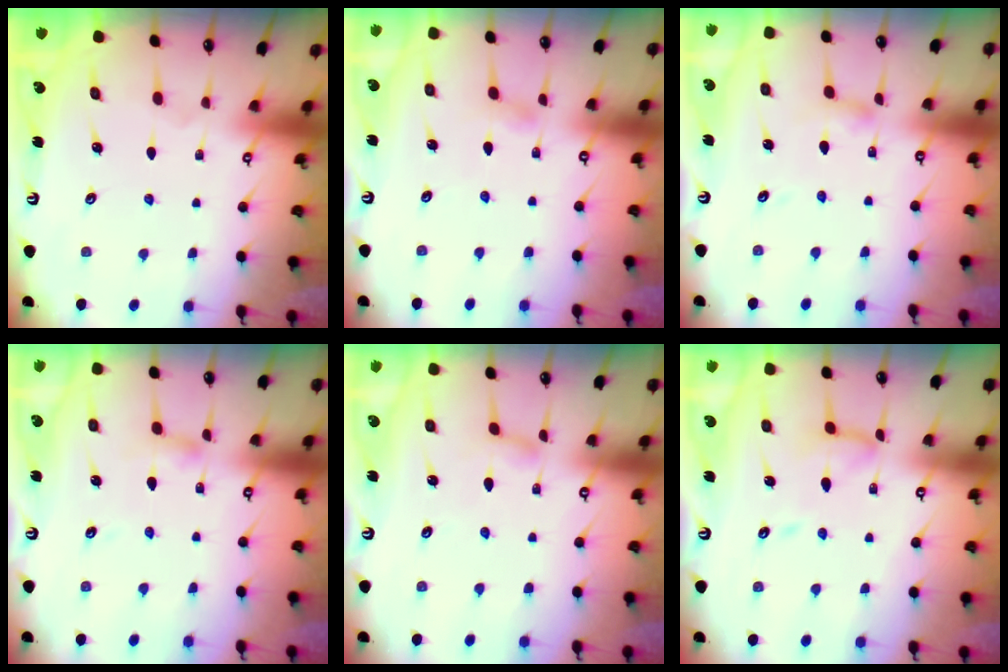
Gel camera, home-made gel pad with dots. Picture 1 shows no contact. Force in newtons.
{"total": 3.5, "press": 3.5, "slide": 0.5}
{"total": 2.6, "press": 2.6, "slide": 0.2}
{"total": 2.8, "press": 2.8, "slide": 0.2}
{"total": 2.5, "press": 2.5, "slide": 0.4}
{"total": 11.1, "press": 11.1, "slide": 0.9}